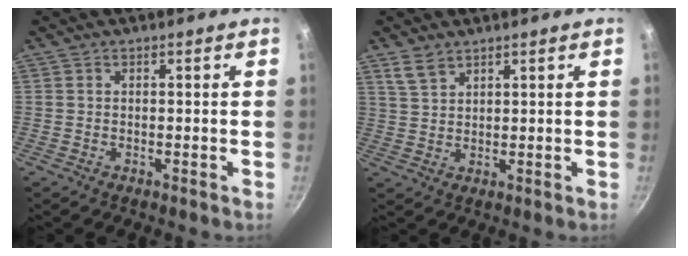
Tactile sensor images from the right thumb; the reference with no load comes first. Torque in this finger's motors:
{"motor_torque": [0.01, 0.53, 0.47, 0.43, 0.21]}